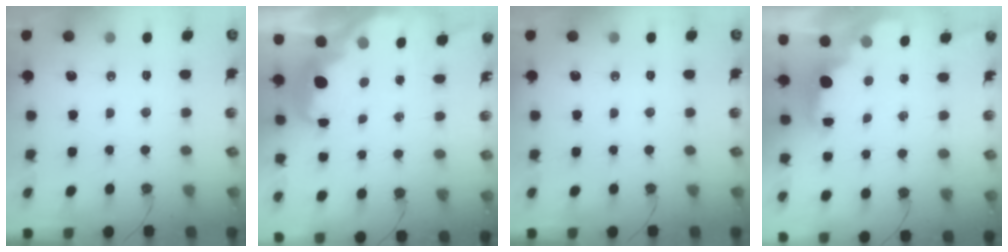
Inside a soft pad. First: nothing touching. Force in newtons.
{"total": 4.7, "press": 4.6, "slide": 0.9}
{"total": 0.0}
{"total": 2.2, "press": 2.1, "slide": 0.7}